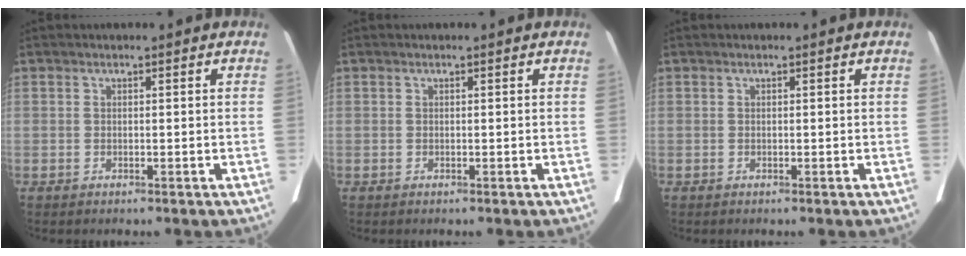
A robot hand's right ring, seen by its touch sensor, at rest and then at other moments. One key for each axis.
{"total": 0.0}
{"total": 0.0}